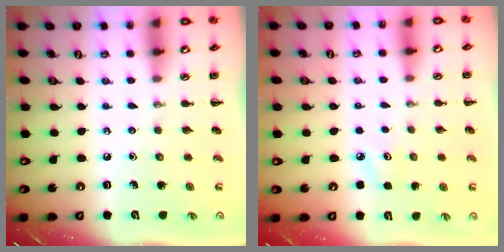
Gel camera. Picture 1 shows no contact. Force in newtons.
{"total": 5.4, "press": 5.2, "slide": 1.7}